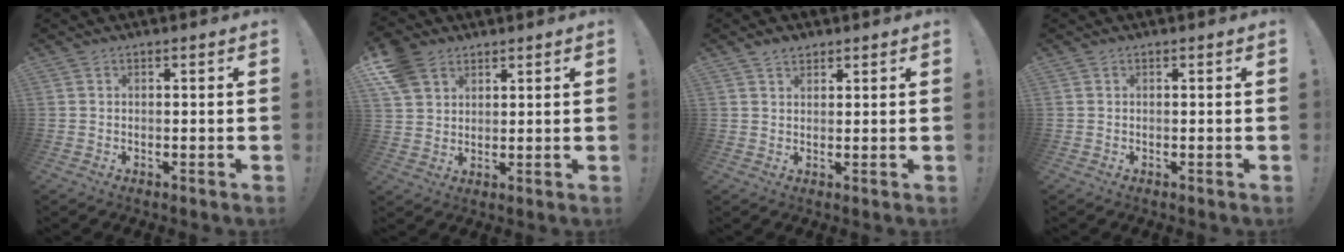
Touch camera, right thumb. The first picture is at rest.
{"total": 8.4, "force": [5.2, 5.8, 3.1], "torque": [-0.072, -0.019, 0.106]}
{"total": 2.6, "force": [2.1, 1.4, 0.7], "torque": [-0.008, -0.012, 0.037]}
{"total": 0.0}